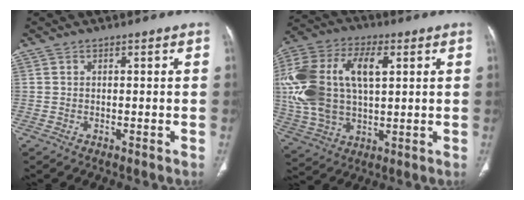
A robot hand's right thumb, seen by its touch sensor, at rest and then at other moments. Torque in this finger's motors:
{"motor_torque": [2.32, 2.69, 2.06, 0.30, 0.27]}